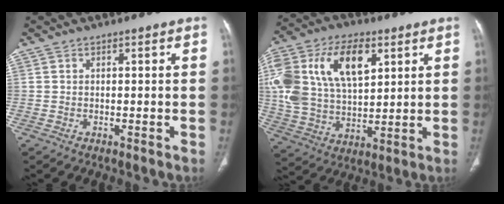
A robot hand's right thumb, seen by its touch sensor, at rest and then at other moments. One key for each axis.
{"total": 24.3, "fx": 8.2, "fy": 14.5, "fz": 17.7, "tx": -0.368, "ty": 0.011, "tz": 0.153}